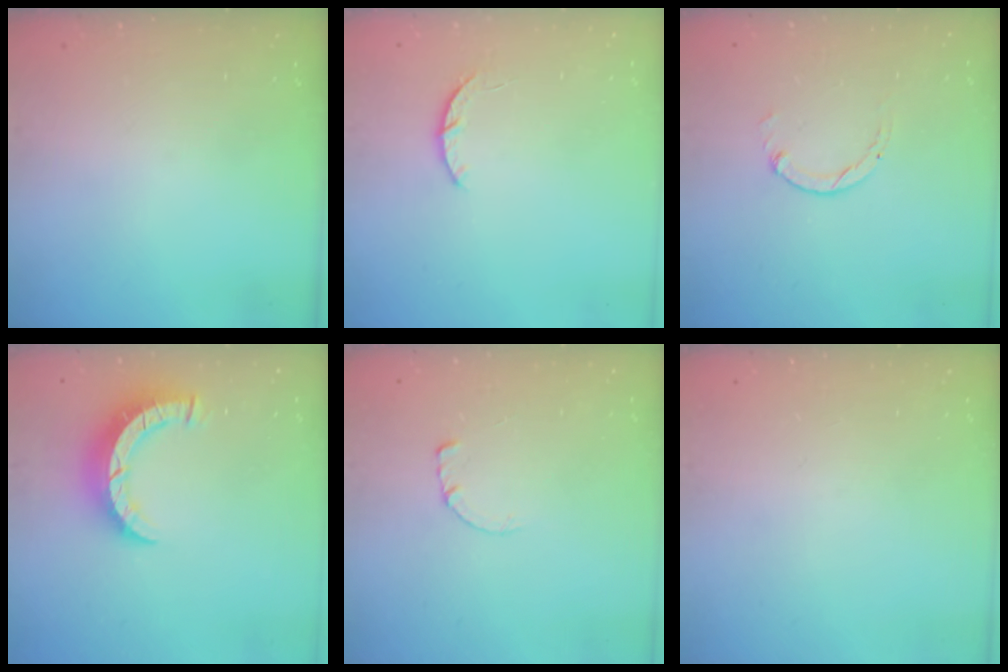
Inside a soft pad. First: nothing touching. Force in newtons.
{"total": 2.9, "press": 2.8, "slide": 0.5}
{"total": 0.0}
{"total": 7.9, "press": 7.9, "slide": 1.0}
{"total": 0.7, "press": 0.7, "slide": 0.2}
{"total": 0.0}